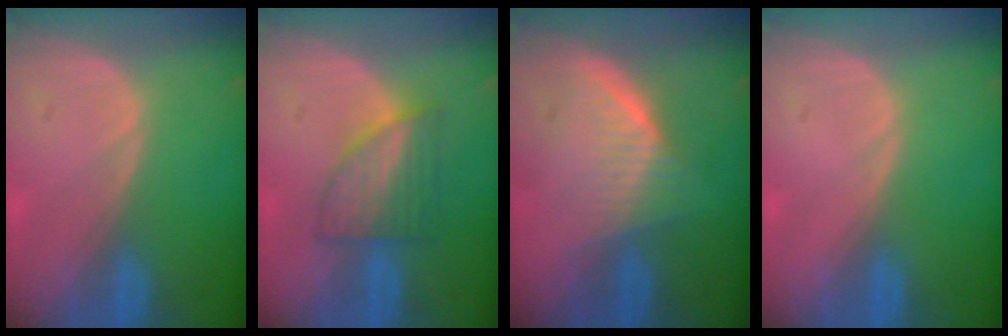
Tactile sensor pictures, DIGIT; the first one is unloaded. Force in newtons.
{"total": 5.8, "press": 5.7, "slide": 0.8}
{"total": 5.7, "press": 5.7, "slide": 0.7}
{"total": 0.0}